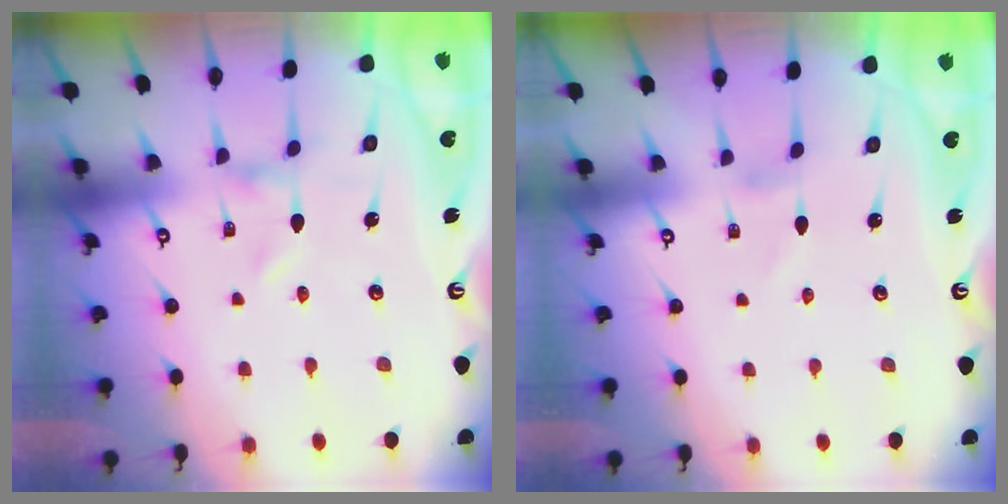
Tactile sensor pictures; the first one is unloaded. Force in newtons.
{"total": 1.1, "press": 1.1, "slide": 0.1}